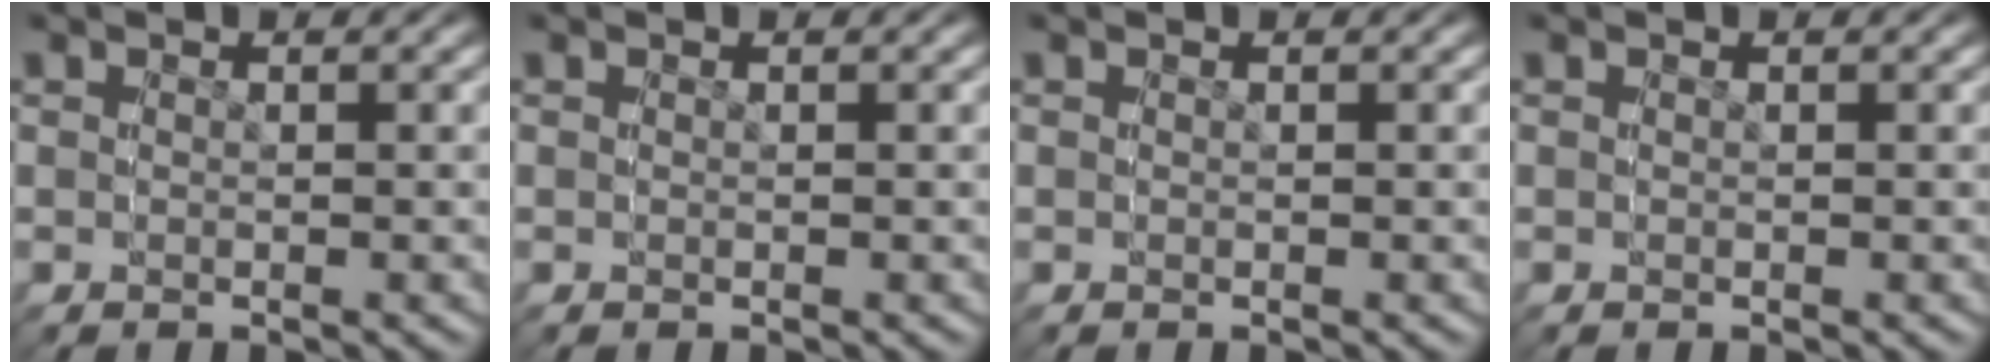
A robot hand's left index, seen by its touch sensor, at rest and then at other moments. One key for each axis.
{"total": 0.0}
{"total": 0.0}
{"total": 0.0}